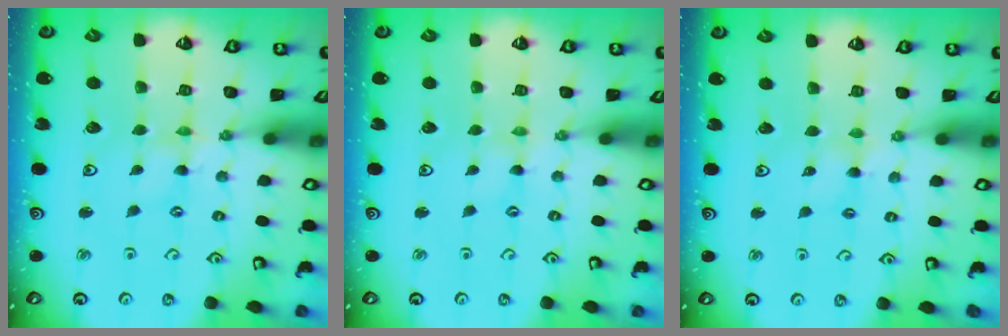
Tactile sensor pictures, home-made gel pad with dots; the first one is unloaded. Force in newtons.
{"total": 0.5, "press": 0.5, "slide": 0.1}
{"total": 2.2, "press": 2.1, "slide": 0.4}